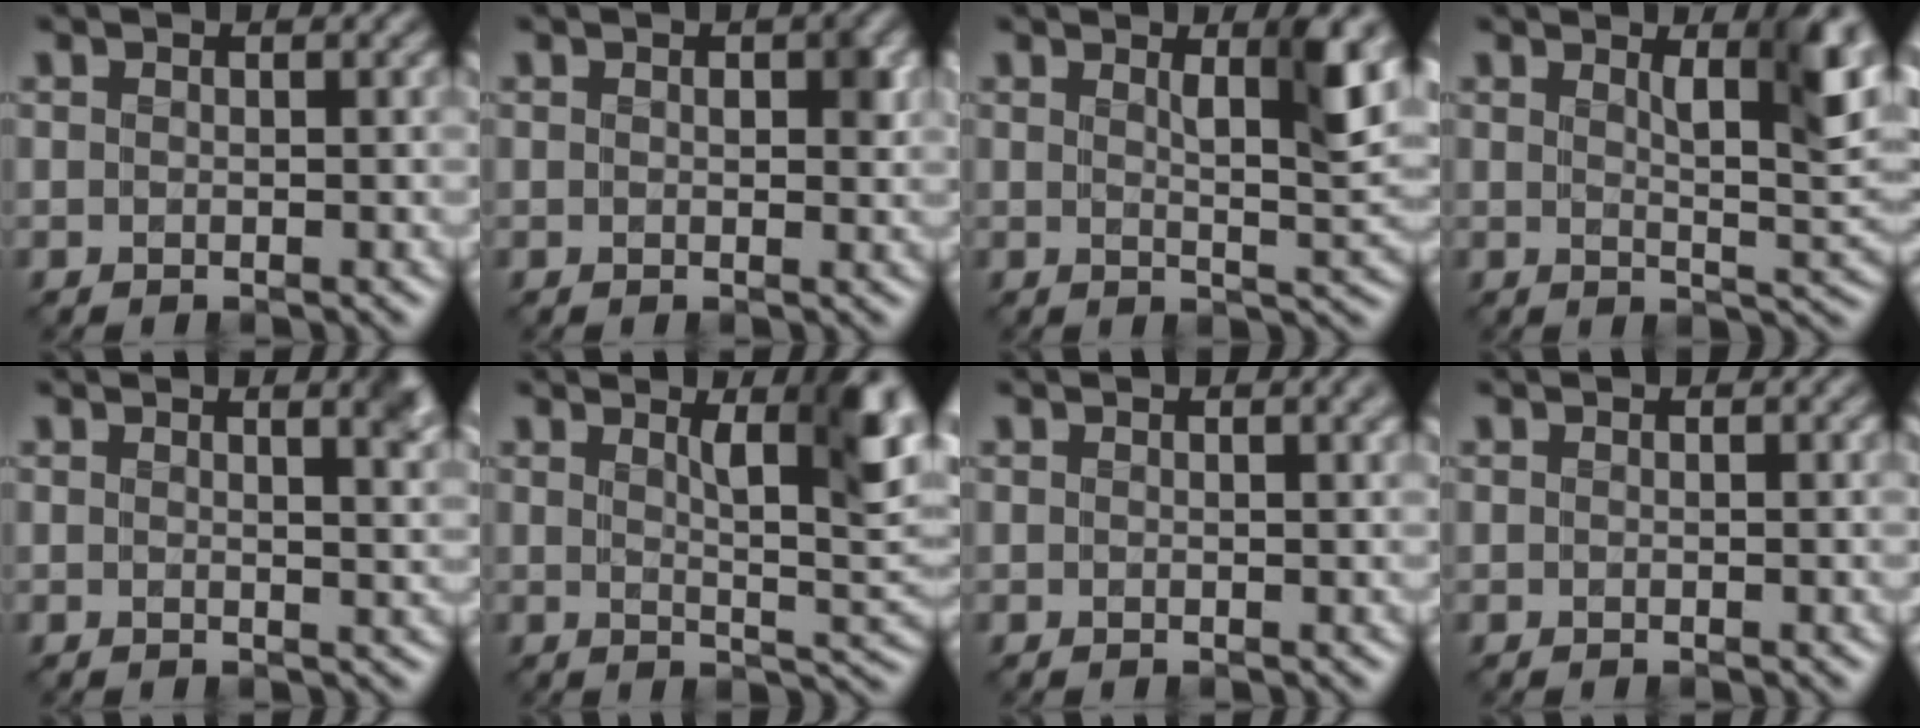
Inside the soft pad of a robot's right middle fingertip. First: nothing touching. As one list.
[{"total": 1.9, "force": [0.3, 1.0, 1.5], "torque": [-0.017, -0.003, 0.007]}, {"total": 4.6, "force": [1.8, 1.0, 4.1], "torque": [-0.060, -0.008, 0.029]}, {"total": 6.3, "force": [2.4, 1.8, 5.6], "torque": [-0.072, -0.005, 0.040]}, {"total": 3.6, "force": [1.9, 1.4, 2.7], "torque": [-0.011, 0.008, 0.016]}, {"total": 7.2, "force": [2.7, 1.9, 6.4], "torque": [-0.081, -0.003, 0.046]}, {"total": 1.5, "force": [0.9, 0.5, 1.1], "torque": [-0.006, 0.002, 0.010]}, {"total": 0.0}]